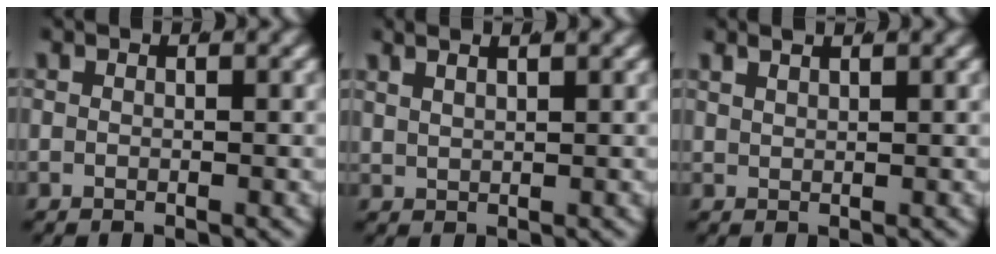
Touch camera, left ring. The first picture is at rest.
{"total": 2.9, "force": [2.5, 0.6, 1.3], "torque": [-0.016, 0.012, 0.044]}
{"total": 2.0, "force": [1.9, 0.1, 0.6], "torque": [-0.005, 0.009, 0.033]}